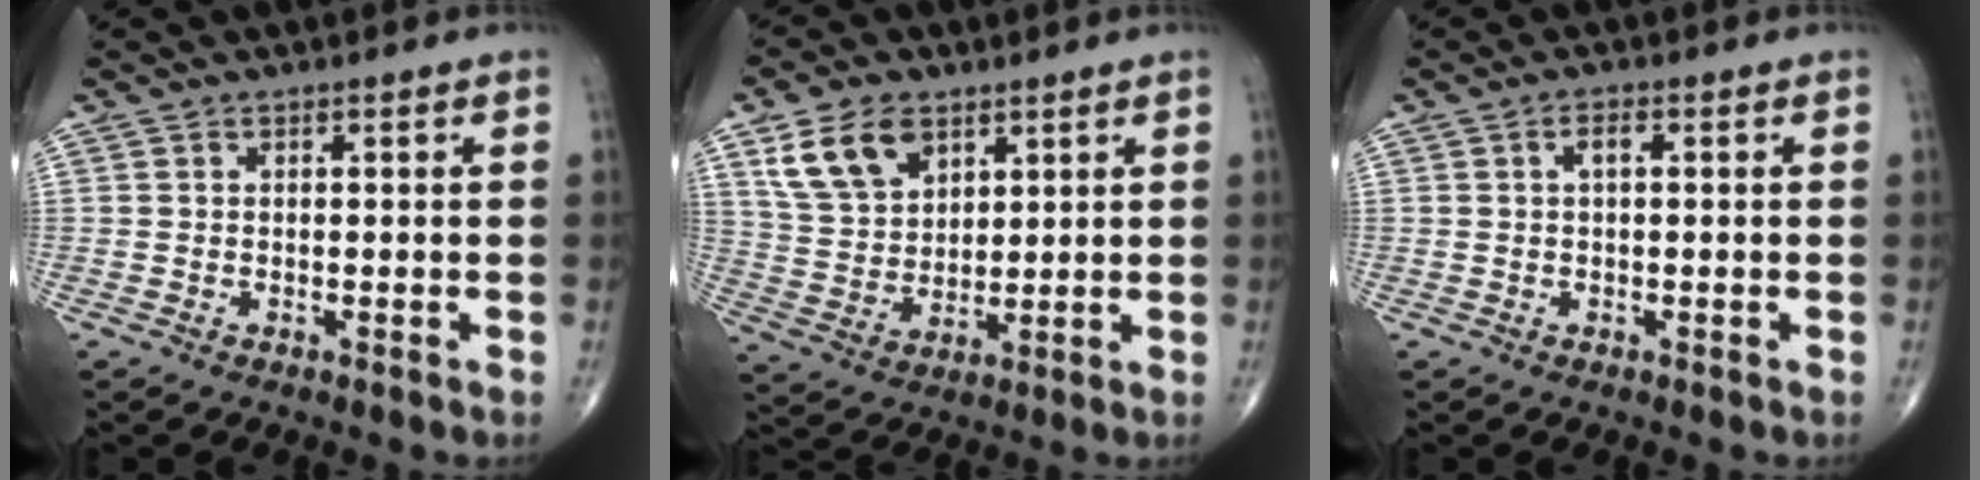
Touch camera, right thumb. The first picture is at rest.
{"total": 11.1, "force": [5.8, 7.2, 6.2], "torque": [-0.097, -0.021, 0.119]}
{"total": 1.7, "force": [0.4, 0.7, 1.5], "torque": [-0.030, 0.005, 0.006]}